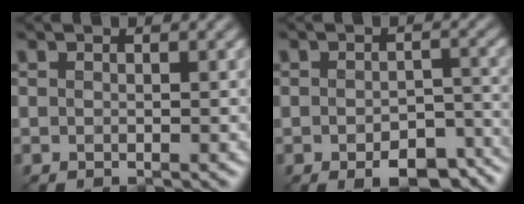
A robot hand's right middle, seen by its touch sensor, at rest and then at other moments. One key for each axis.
{"total": 6.6, "fx": -4.0, "fy": 3.2, "fz": 4.2, "tx": -0.052, "ty": -0.010, "tz": -0.048}